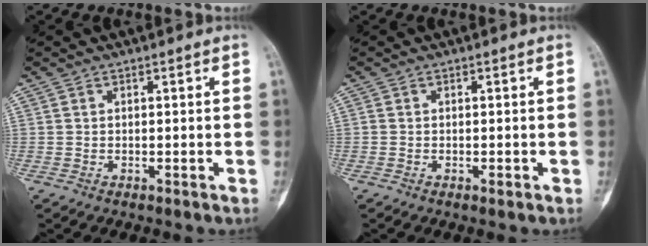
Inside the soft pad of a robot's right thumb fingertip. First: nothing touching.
{"total": 0.8, "force": [-0.4, 0.4, 0.6], "torque": [-0.008, -0.001, -0.009]}